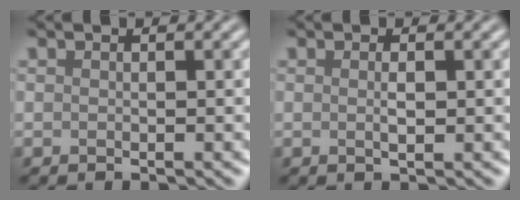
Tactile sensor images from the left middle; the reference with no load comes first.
{"total": 0.9, "force": [0.0, 0.1, 0.9], "torque": [-0.020, -0.002, 0.000]}